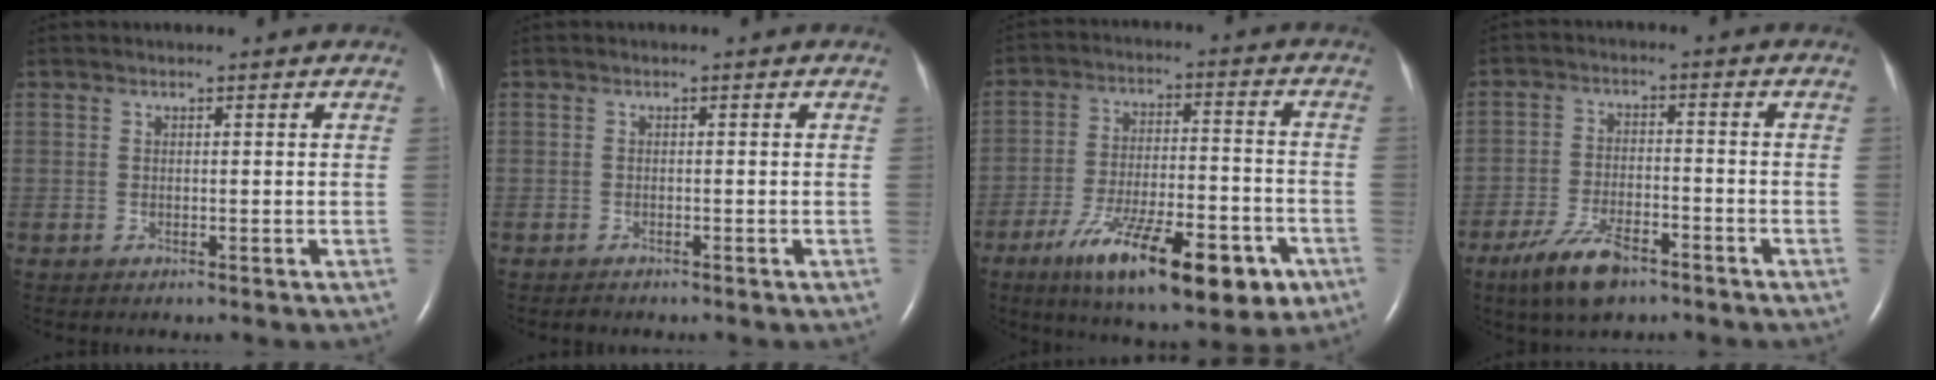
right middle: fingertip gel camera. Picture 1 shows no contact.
{"total": 0.7, "force": [-0.6, 0.2, 0.1], "torque": [-0.008, -0.002, -0.010]}
{"total": 19.0, "force": [-10.6, 5.3, 14.8], "torque": [-0.207, -0.014, -0.161]}
{"total": 7.9, "force": [-5.4, 2.6, 5.1], "torque": [-0.110, -0.010, -0.097]}